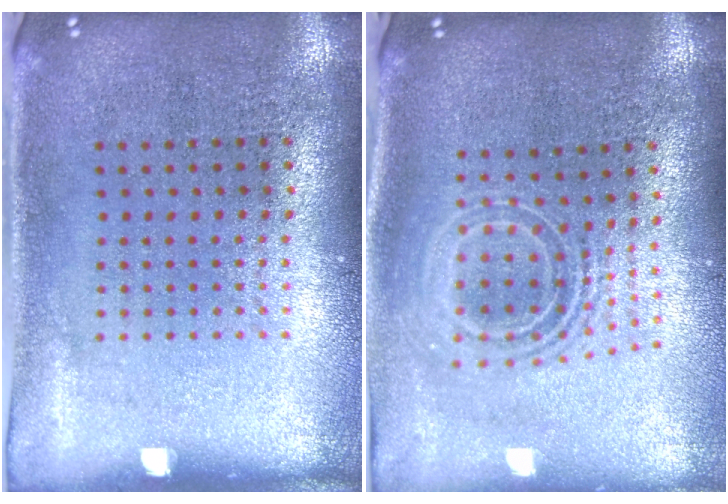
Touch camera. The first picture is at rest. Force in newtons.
{"total": 2.0, "press": 1.5, "slide": 1.4}